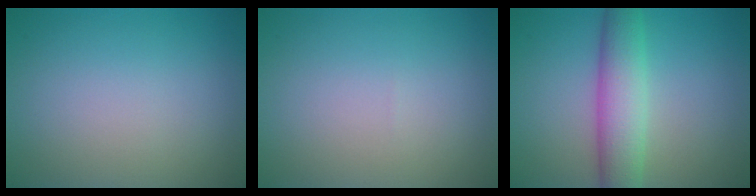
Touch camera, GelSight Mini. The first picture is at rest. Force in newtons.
{"total": 0.0}
{"total": 5.3, "press": 5.3, "slide": 0.2}